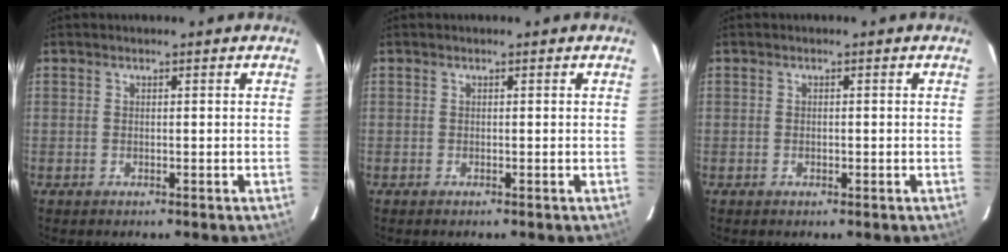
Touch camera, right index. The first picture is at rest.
{"total": 0.0}
{"total": 0.5, "force": [-0.2, 0.4, 0.2], "torque": [-0.003, 0.001, -0.002]}